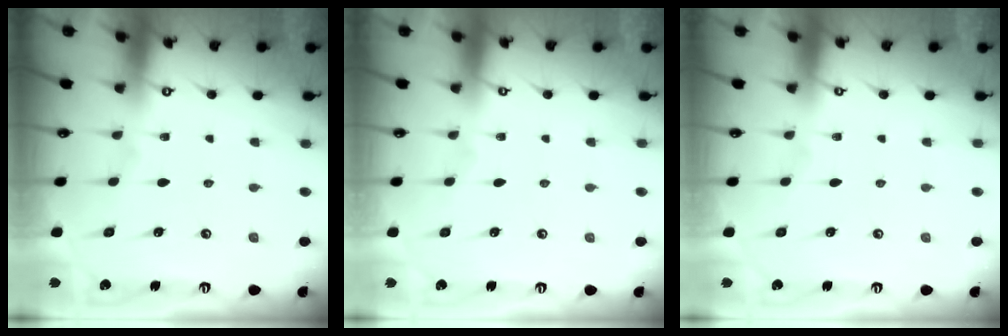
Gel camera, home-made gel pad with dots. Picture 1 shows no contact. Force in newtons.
{"total": 0.0}
{"total": 0.0}